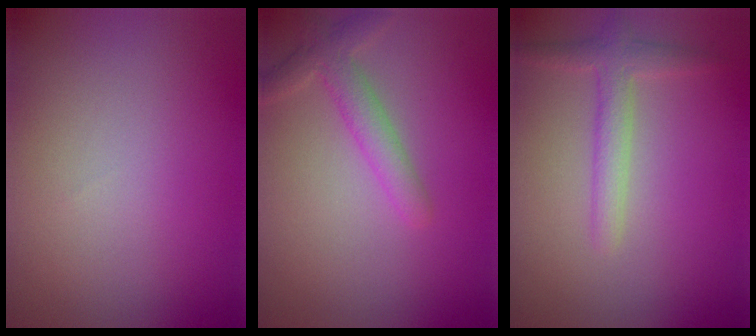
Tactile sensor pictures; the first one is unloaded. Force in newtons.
{"total": 2.8, "press": 2.8, "slide": 0.2}
{"total": 2.4, "press": 2.4, "slide": 0.1}